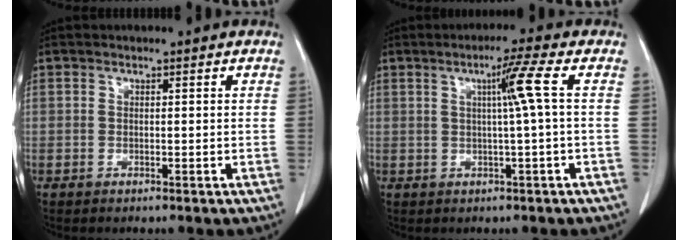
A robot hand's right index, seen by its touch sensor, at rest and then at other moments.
{"total": 4.7, "force": [0.8, -1.5, 4.3], "torque": [-0.077, 0.000, 0.014]}